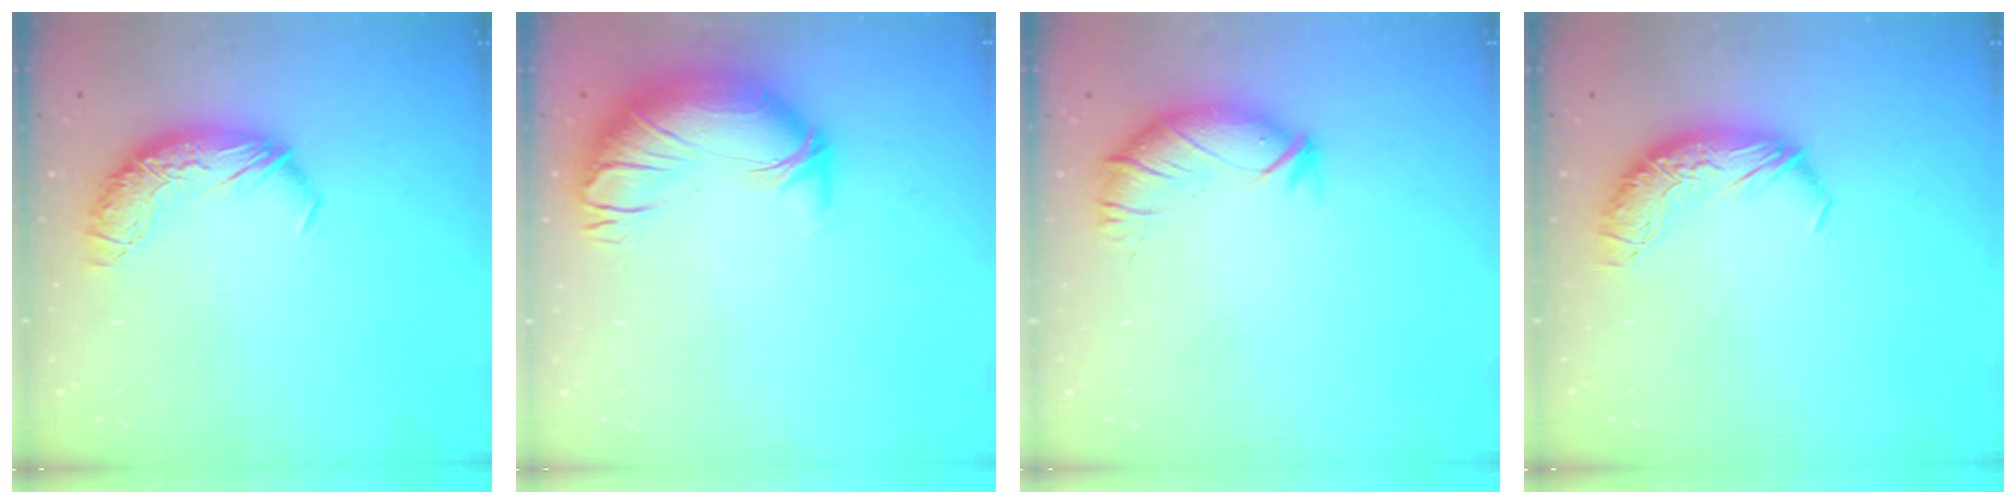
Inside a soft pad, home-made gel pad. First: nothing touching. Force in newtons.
{"total": 3.8, "press": 2.1, "slide": 3.1}
{"total": 3.1, "press": 2.5, "slide": 1.9}
{"total": 0.0}